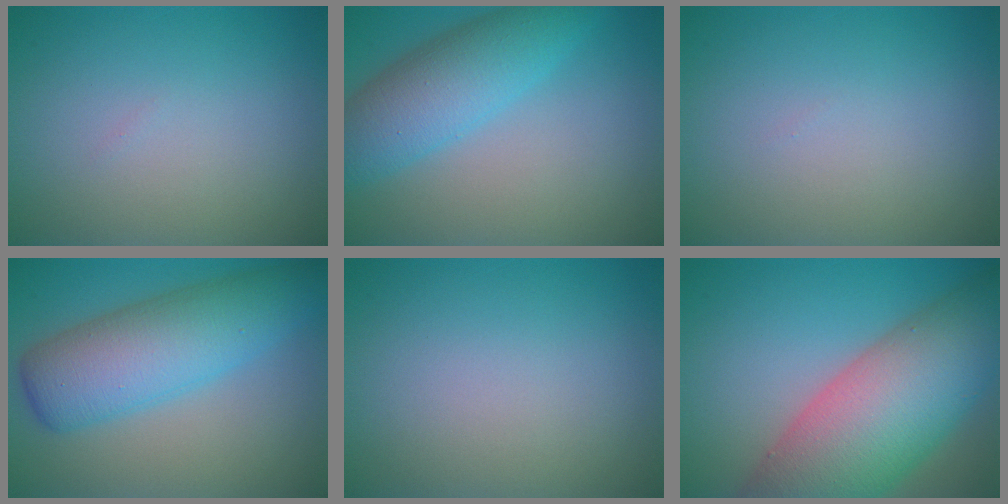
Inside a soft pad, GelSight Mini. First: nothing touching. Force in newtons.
{"total": 6.4, "press": 6.4, "slide": 0.2}
{"total": 0.0}
{"total": 7.9, "press": 7.9, "slide": 0.2}
{"total": 0.0}
{"total": 13.6, "press": 13.6, "slide": 0.7}